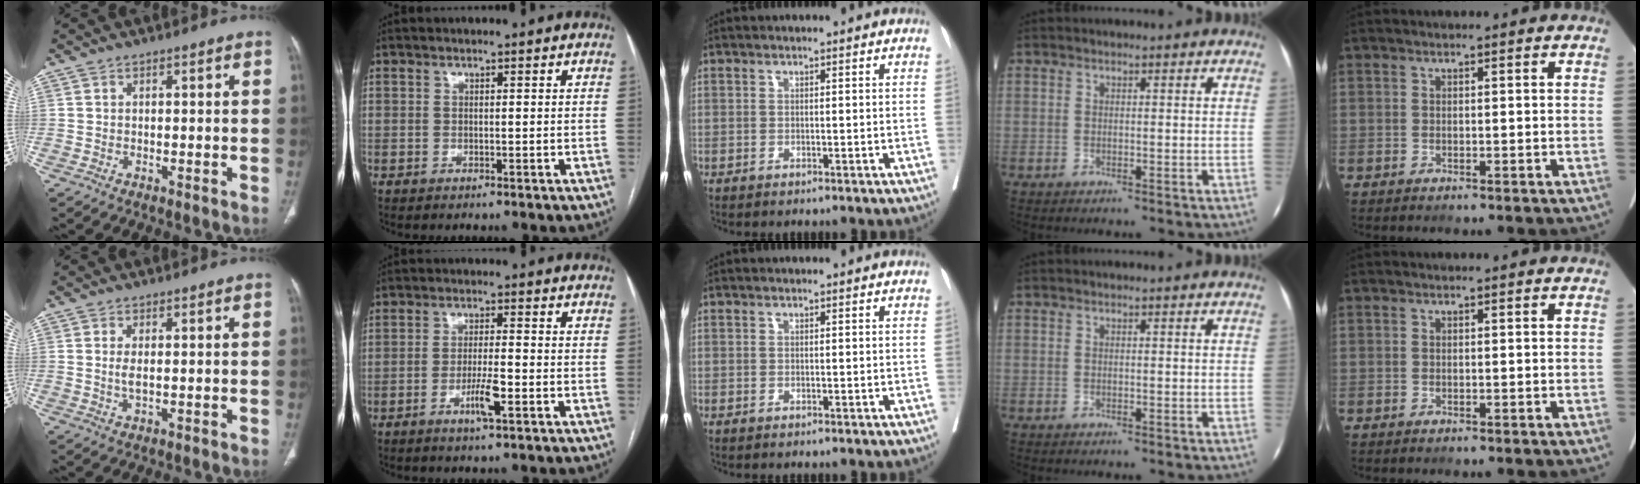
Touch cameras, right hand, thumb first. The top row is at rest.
{"thumb": {"total": 2.3, "force": [0.2, 0.9, 2.1], "torque": [-0.051, -0.004, 0.006]}, "index": {"total": 4.6, "force": [-2.0, 0.3, 4.1], "torque": [-0.078, -0.005, -0.037]}}